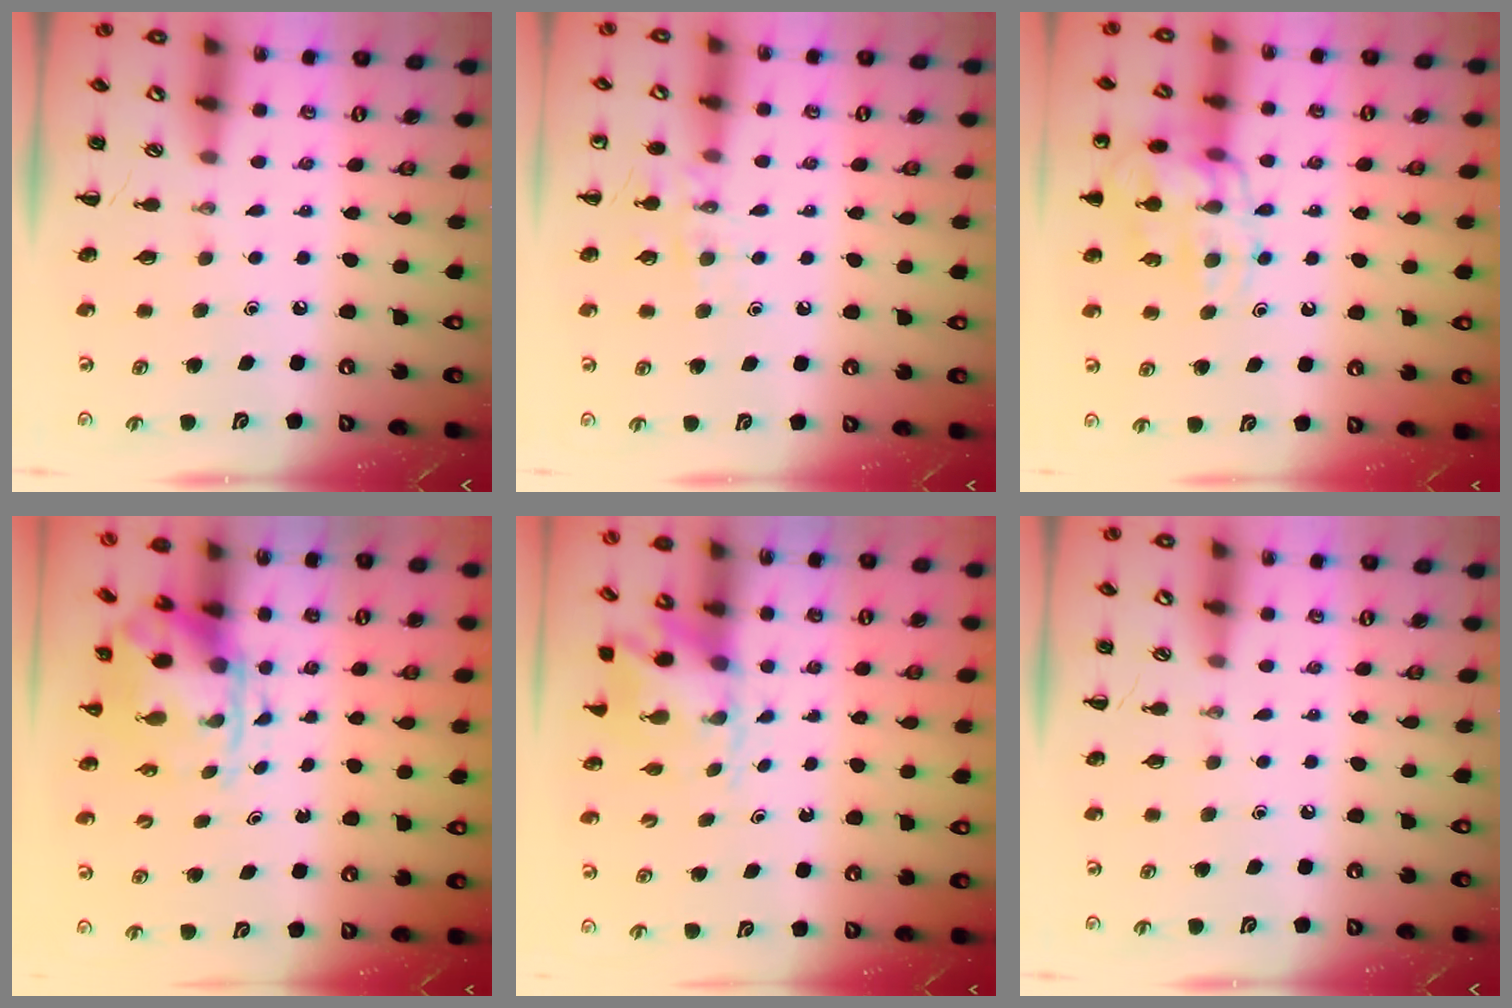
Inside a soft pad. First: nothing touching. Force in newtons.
{"total": 8.2, "press": 8.1, "slide": 1.4}
{"total": 13.6, "press": 13.5, "slide": 1.4}
{"total": 3.5, "press": 3.4, "slide": 0.9}
{"total": 2.9, "press": 2.8, "slide": 0.7}
{"total": 0.0}